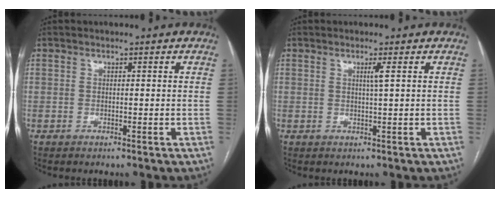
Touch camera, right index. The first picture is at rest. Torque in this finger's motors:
{"motor_torque": [0.28, -0.02, 0.06, 0.04]}